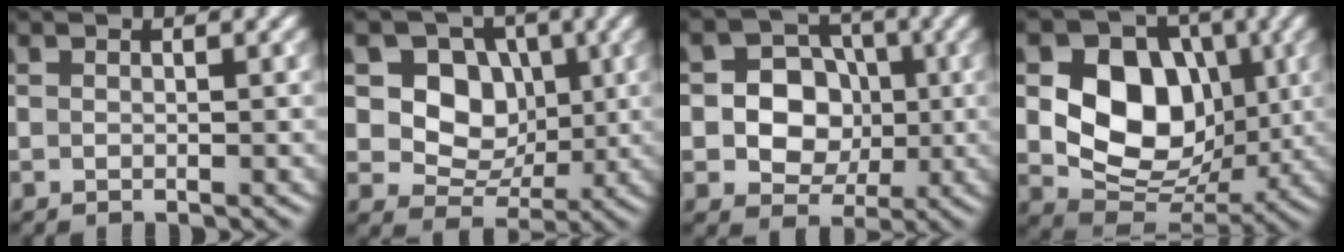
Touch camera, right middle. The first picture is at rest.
{"total": 6.8, "force": [1.4, 5.5, 3.8], "torque": [-0.068, 0.002, 0.012]}
{"total": 6.6, "force": [0.1, 5.9, 3.0], "torque": [-0.028, 0.019, -0.020]}
{"total": 9.2, "force": [1.1, 7.0, 5.9], "torque": [-0.109, -0.010, 0.017]}